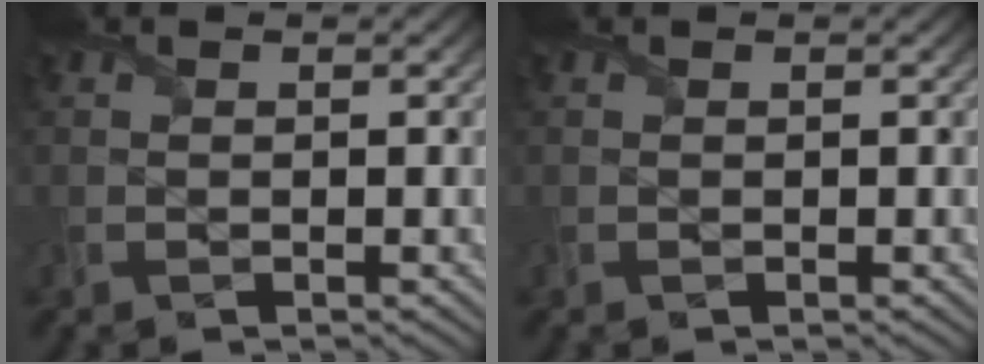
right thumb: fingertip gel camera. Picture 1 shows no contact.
{"total": 0.0}